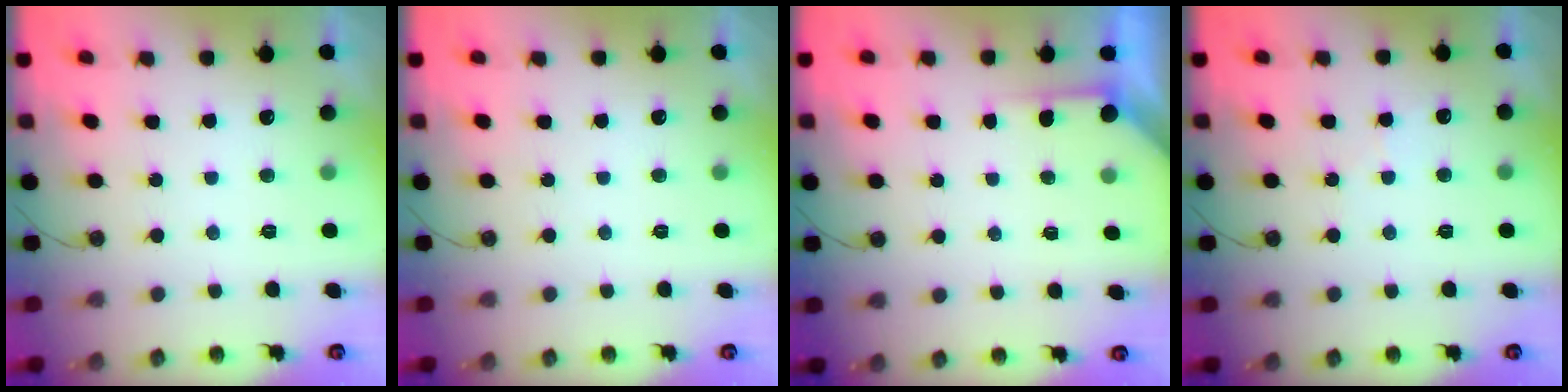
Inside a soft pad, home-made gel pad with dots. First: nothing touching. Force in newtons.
{"total": 0.0}
{"total": 2.9, "press": 2.8, "slide": 0.4}
{"total": 6.1, "press": 6.0, "slide": 0.9}